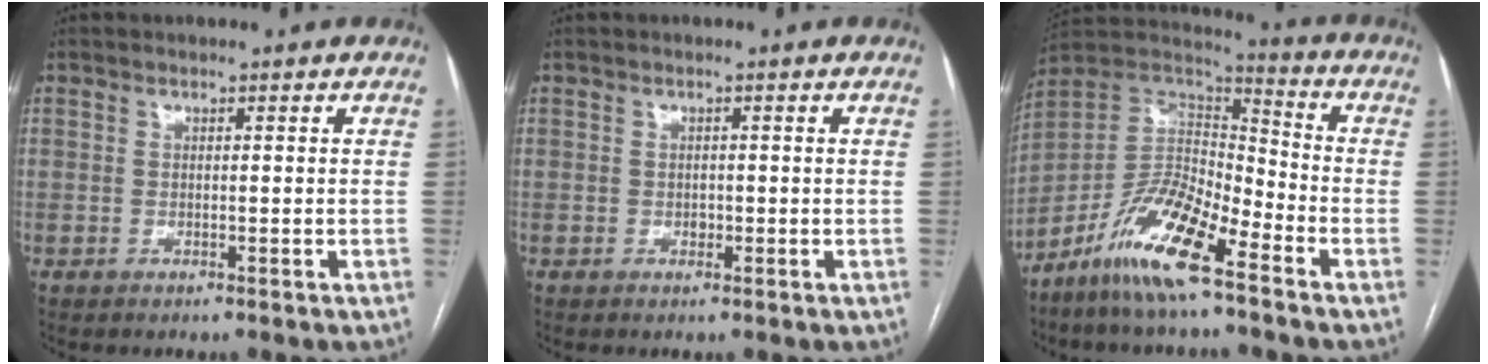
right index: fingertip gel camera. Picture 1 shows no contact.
{"total": 0.9, "force": [-0.2, 0.7, 0.6], "torque": [-0.009, 0.002, -0.003]}
{"total": 13.2, "force": [-8.5, 2.8, 9.6], "torque": [-0.183, 0.009, -0.164]}